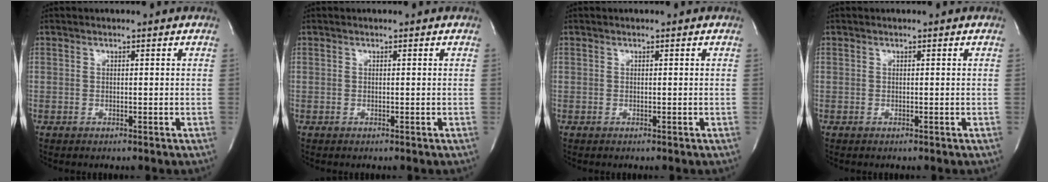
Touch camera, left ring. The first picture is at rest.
{"total": 0.0}
{"total": 0.0}
{"total": 0.0}